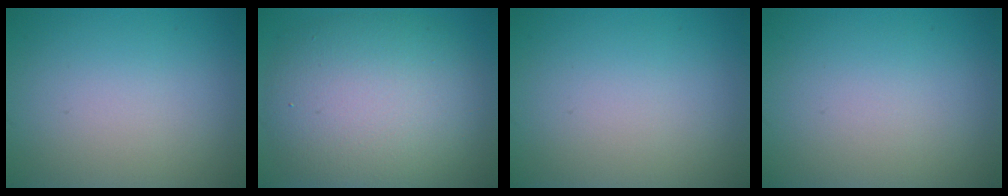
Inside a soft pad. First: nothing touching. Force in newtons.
{"total": 10.1, "press": 10.1, "slide": 0.9}
{"total": 0.0}
{"total": 1.6, "press": 1.6, "slide": 0.0}